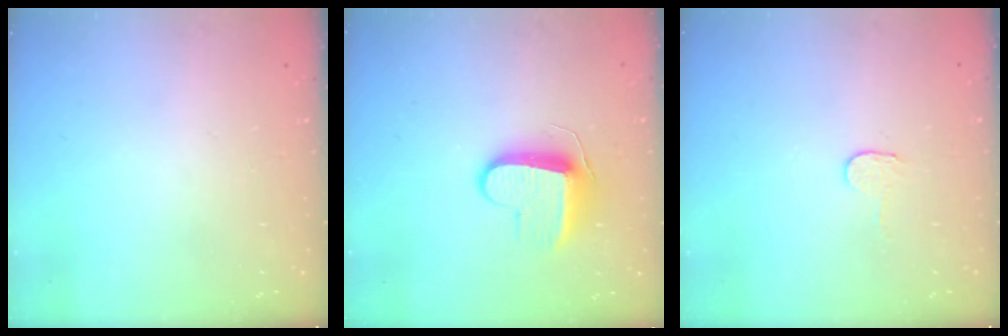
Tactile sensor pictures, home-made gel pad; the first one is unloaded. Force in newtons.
{"total": 9.3, "press": 9.3, "slide": 0.4}
{"total": 2.3, "press": 2.3, "slide": 0.2}